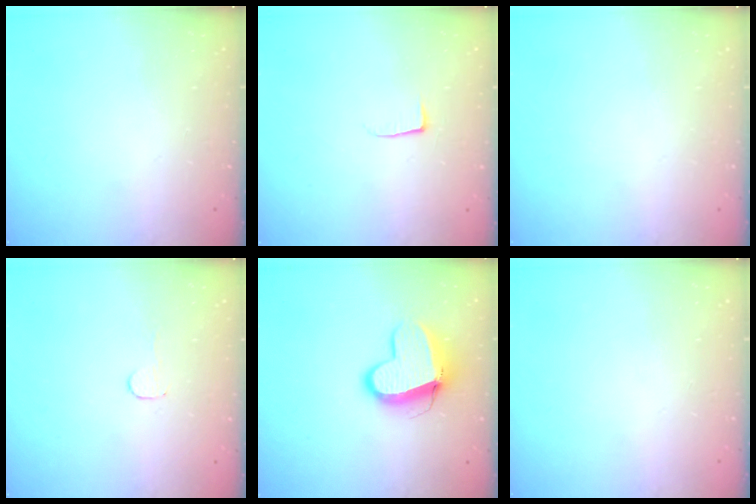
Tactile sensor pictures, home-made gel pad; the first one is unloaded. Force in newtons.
{"total": 3.8, "press": 3.8, "slide": 0.5}
{"total": 0.0}
{"total": 2.8, "press": 2.8, "slide": 0.2}
{"total": 11.6, "press": 11.6, "slide": 1.2}
{"total": 0.0}